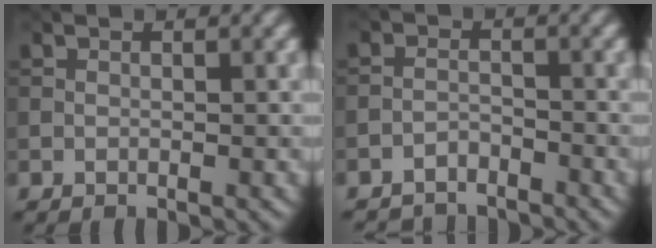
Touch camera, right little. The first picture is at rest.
{"total": 2.9, "force": [-2.7, 0.9, 0.1], "torque": [0.004, 0.001, -0.056]}